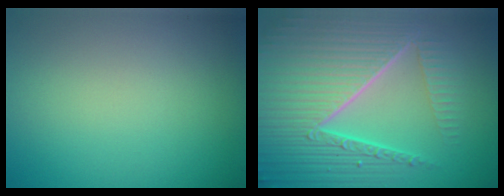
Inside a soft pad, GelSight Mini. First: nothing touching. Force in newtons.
{"total": 10.5, "press": 6.7, "slide": 8.1}